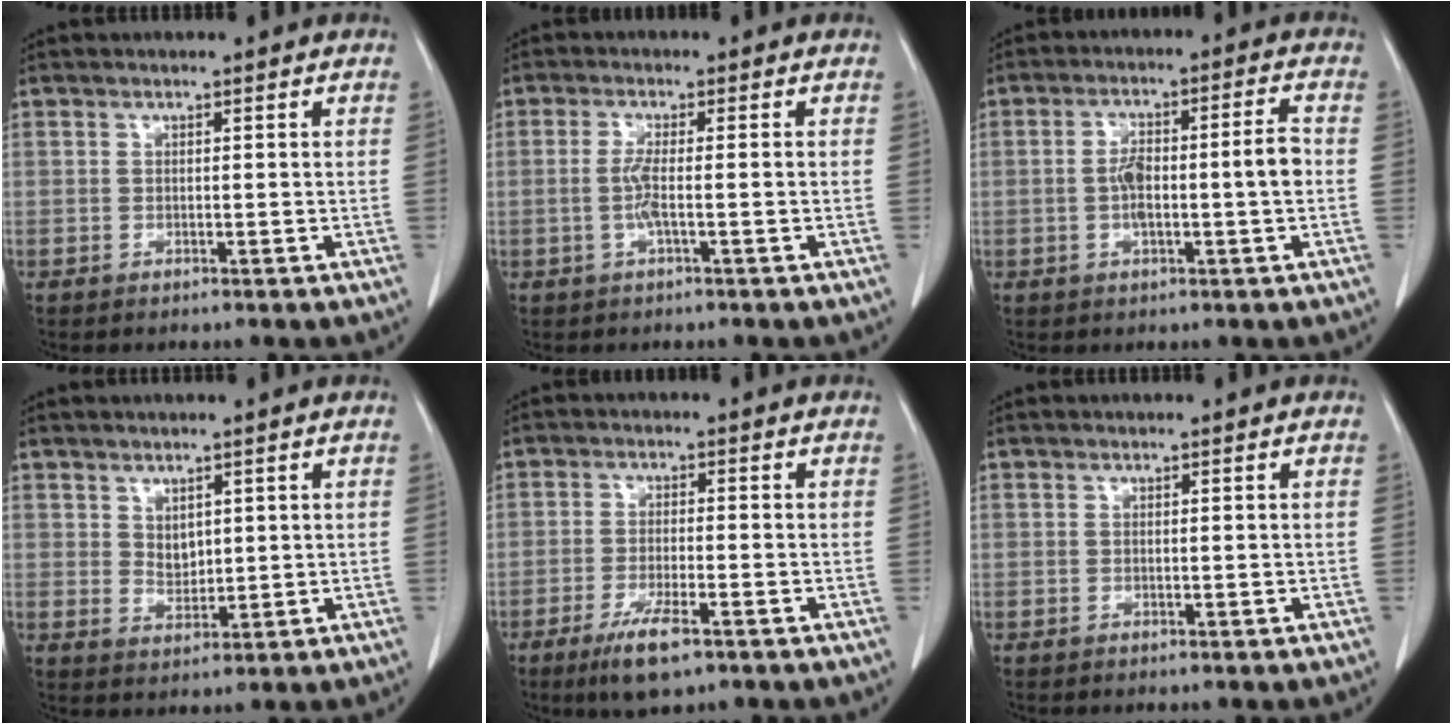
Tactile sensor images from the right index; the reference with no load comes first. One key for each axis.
{"total": 2.8, "fx": -0.7, "fy": 0.0, "fz": 2.7, "tx": -0.061, "ty": -0.002, "tz": -0.016}
{"total": 7.7, "fx": -0.8, "fy": 1.2, "fz": 7.6, "tx": -0.140, "ty": 0.021, "tz": -0.014}
{"total": 2.6, "fx": 1.1, "fy": 1.8, "fz": 1.5, "tx": -0.029, "ty": -0.004, "tz": 0.030}
{"total": 6.5, "fx": -4.0, "fy": 1.1, "fz": 5.0, "tx": -0.099, "ty": -0.013, "tz": -0.065}
{"total": 0.0}